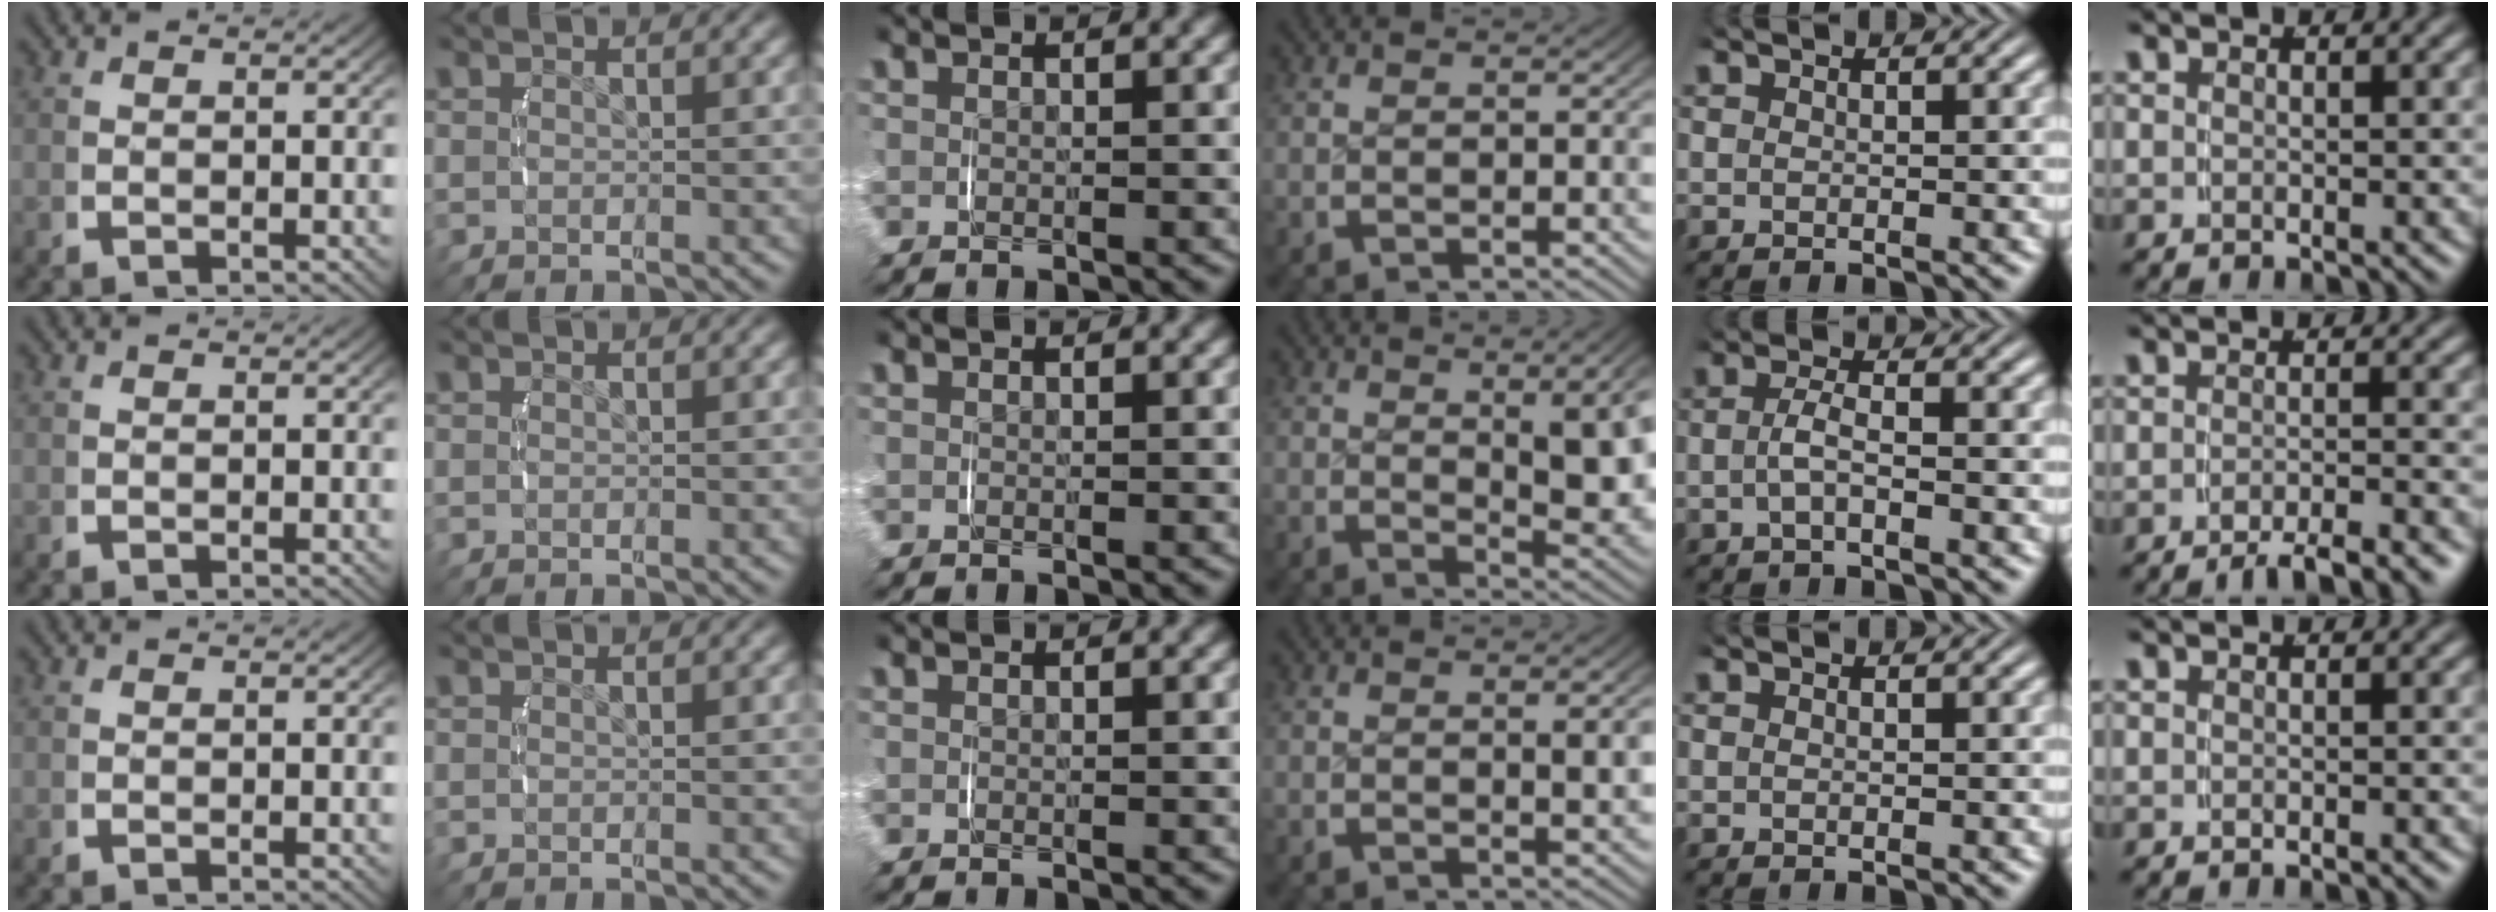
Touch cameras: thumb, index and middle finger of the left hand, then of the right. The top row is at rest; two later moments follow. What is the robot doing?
{"motion": "lift_and_place", "object": "glasses case"}